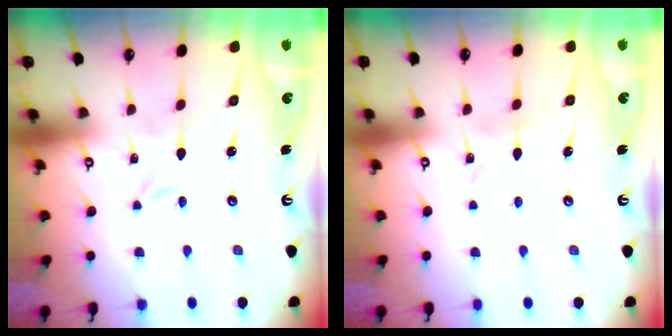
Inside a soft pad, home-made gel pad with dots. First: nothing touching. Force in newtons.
{"total": 5.3, "press": 5.3, "slide": 0.4}